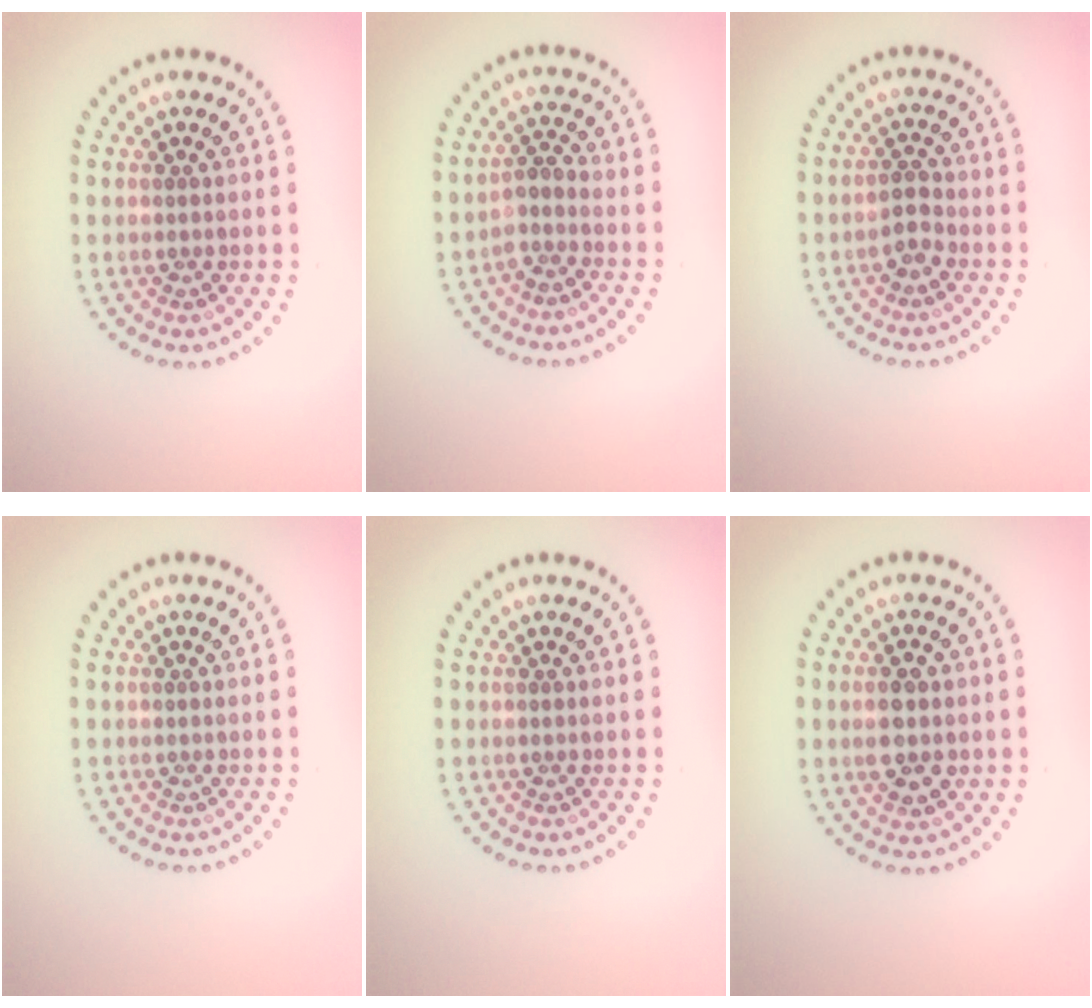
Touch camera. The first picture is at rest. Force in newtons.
{"total": 1.8, "press": 1.4, "slide": 1.2}
{"total": 1.9, "press": 1.8, "slide": 0.6}
{"total": 0.0}
{"total": 0.0}
{"total": 3.6, "press": 3.5, "slide": 0.2}